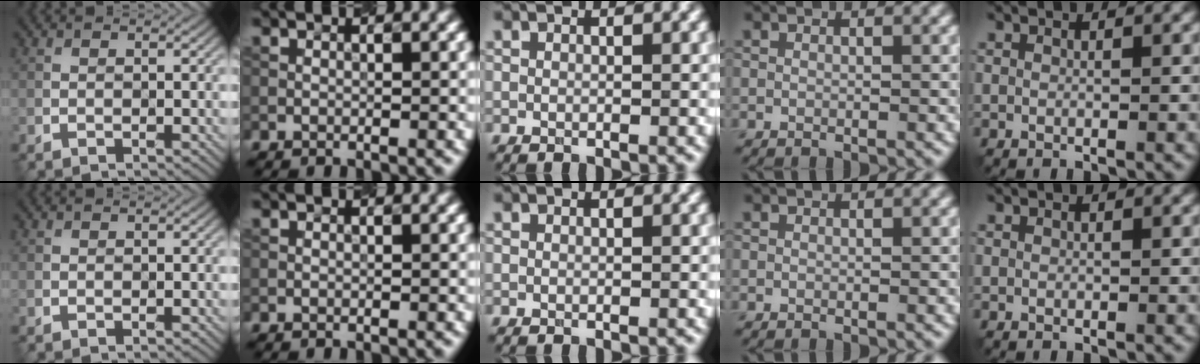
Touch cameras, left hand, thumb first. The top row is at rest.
{}